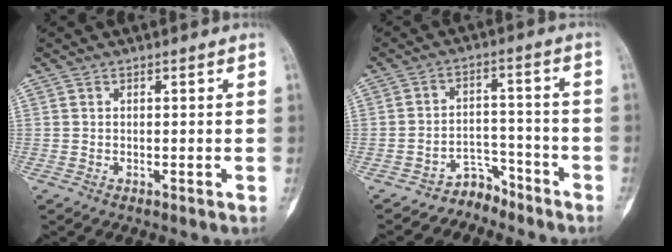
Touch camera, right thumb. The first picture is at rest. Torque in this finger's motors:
{"motor_torque": [-0.30, -0.33, 0.33, -0.18, 0.03]}